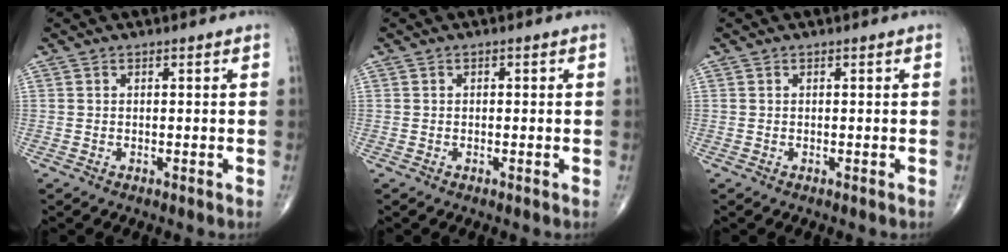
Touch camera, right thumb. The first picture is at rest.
{"total": 0.6, "force": [0.1, 0.3, 0.4], "torque": [-0.003, 0.001, 0.001]}
{"total": 0.0}